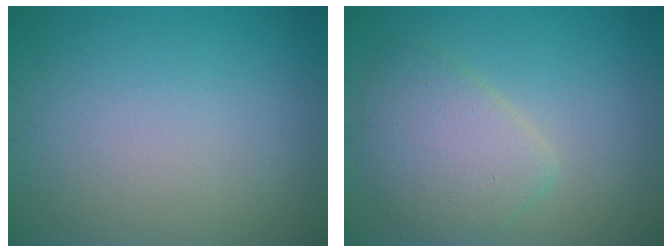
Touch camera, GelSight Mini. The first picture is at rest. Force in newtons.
{"total": 4.5, "press": 4.5, "slide": 0.3}